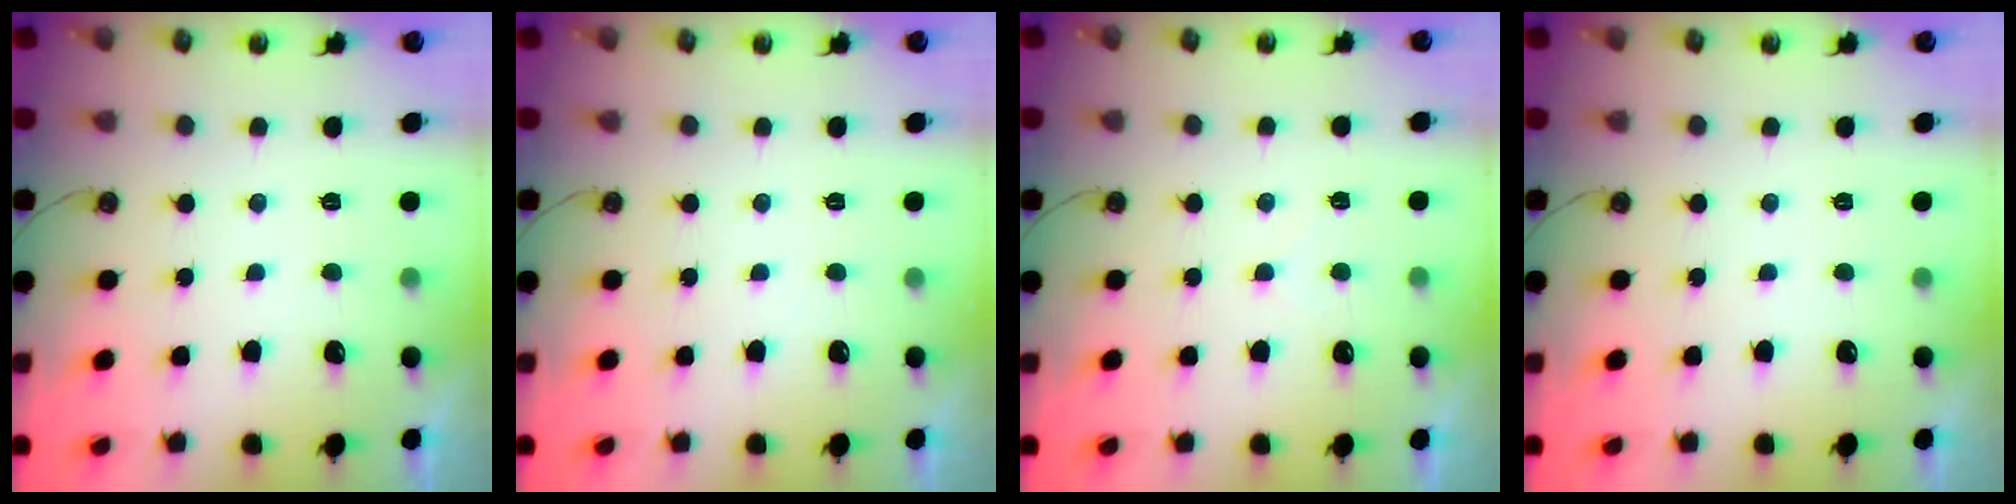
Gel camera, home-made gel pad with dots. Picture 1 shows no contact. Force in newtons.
{"total": 0.0}
{"total": 3.1, "press": 3.1, "slide": 0.4}
{"total": 0.0}